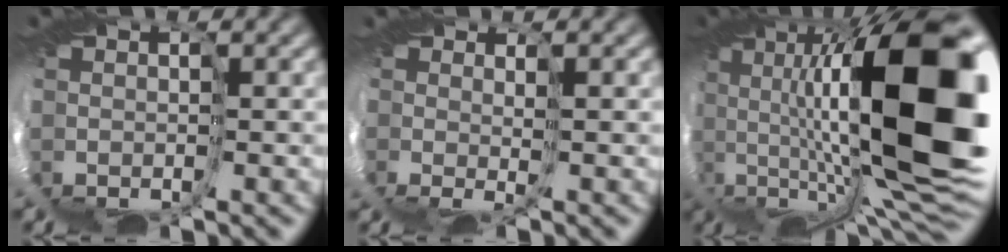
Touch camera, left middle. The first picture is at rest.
{"total": 1.2, "force": [0.7, -0.1, 0.9], "torque": [-0.025, 0.000, 0.006]}
{"total": 16.7, "force": [3.1, 7.8, 14.4], "torque": [-0.279, 0.002, 0.054]}